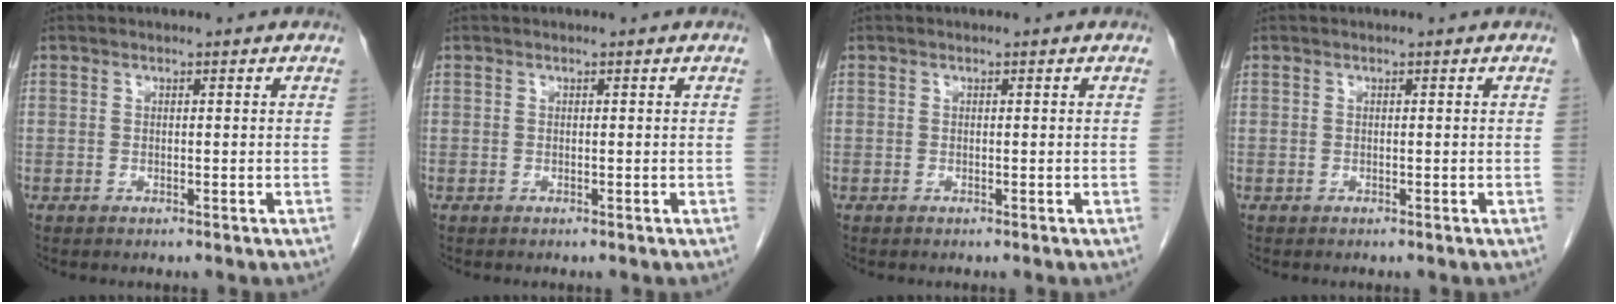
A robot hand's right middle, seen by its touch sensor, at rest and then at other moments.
{"total": 0.0}
{"total": 0.0}
{"total": 0.0}